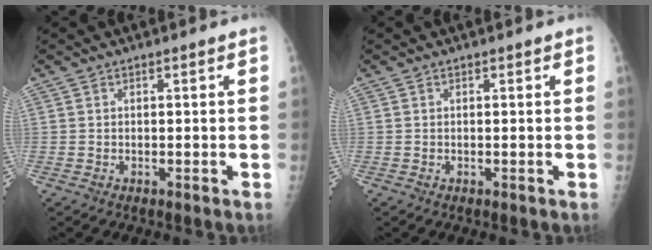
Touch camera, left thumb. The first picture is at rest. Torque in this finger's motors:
{"motor_torque": [0.01, 0.06, -0.03, 0.02, 0.00]}